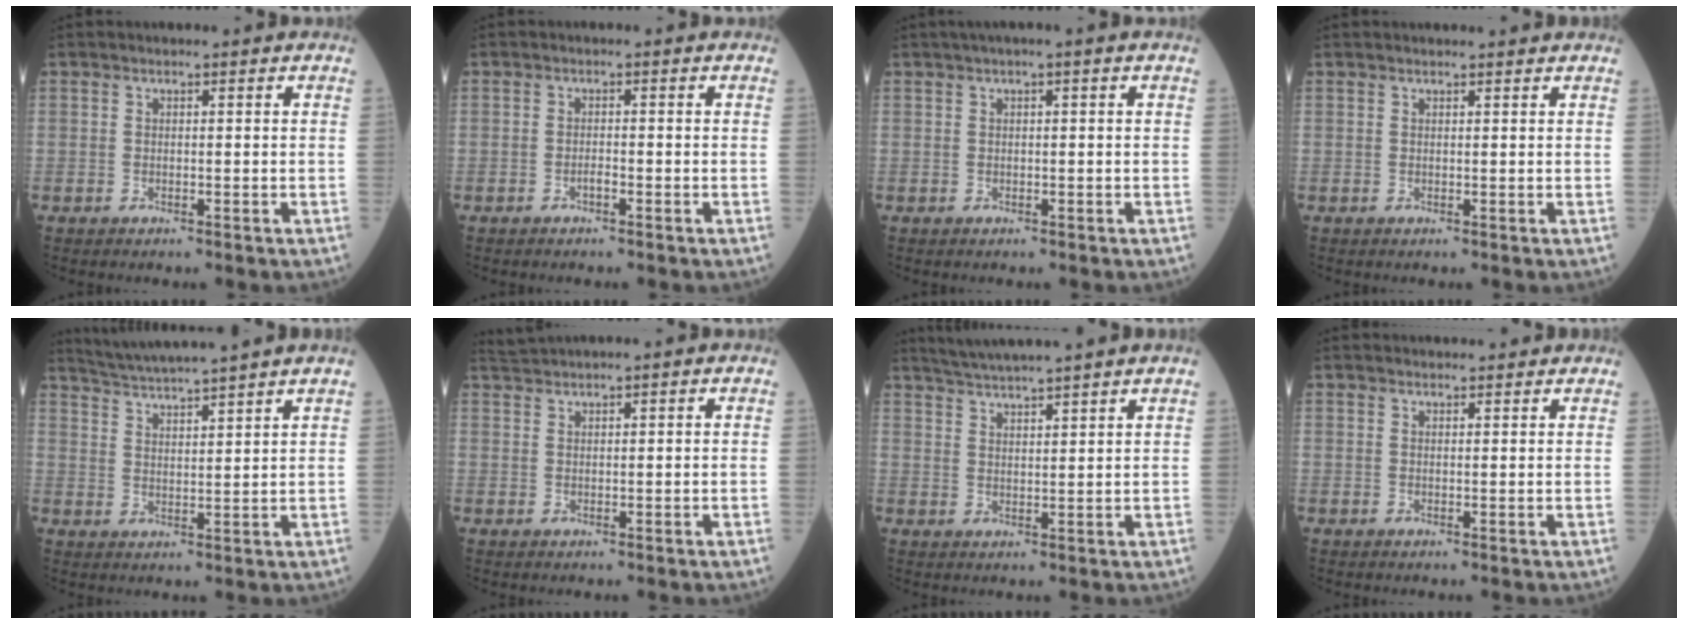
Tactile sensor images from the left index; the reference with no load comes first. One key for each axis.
{"total": 0.9, "fx": -0.7, "fy": 0.1, "fz": 0.7, "tx": -0.014, "ty": 0.001, "tz": -0.012}
{"total": 1.5, "fx": 0.6, "fy": -0.2, "fz": 1.4, "tx": -0.029, "ty": 0.011, "tz": 0.010}
{"total": 3.2, "fx": 3.1, "fy": 0.1, "fz": 0.8, "tx": -0.009, "ty": 0.020, "tz": 0.036}
{"total": 10.2, "fx": 9.2, "fy": -1.8, "fz": 3.9, "tx": -0.075, "ty": 0.013, "tz": 0.147}
{"total": 1.8, "fx": 1.6, "fy": -0.8, "fz": 0.0, "tx": -0.006, "ty": 0.009, "tz": 0.043}
{"total": 7.8, "fx": 7.0, "fy": -1.5, "fz": 3.2, "tx": -0.059, "ty": 0.017, "tz": 0.114}
{"total": 5.6, "fx": 5.4, "fy": 0.7, "fz": 1.3, "tx": -0.014, "ty": 0.031, "tz": 0.063}